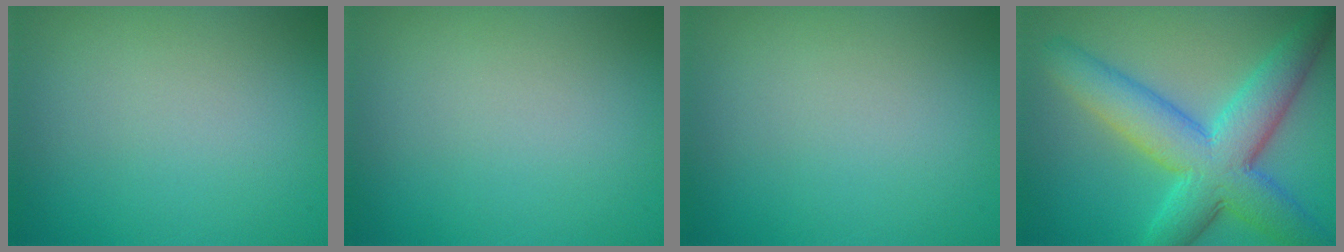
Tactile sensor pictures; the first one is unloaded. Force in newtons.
{"total": 0.0}
{"total": 0.0}
{"total": 8.9, "press": 8.9, "slide": 0.1}